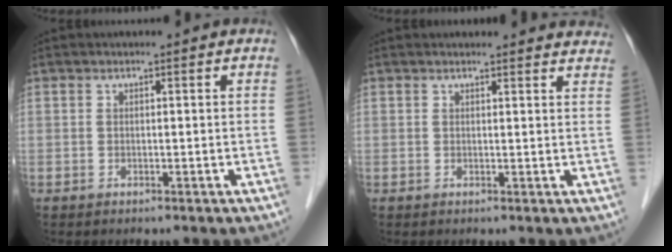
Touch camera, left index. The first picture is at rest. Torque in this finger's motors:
{"motor_torque": [0.89, -1.24, 0.11, -0.02]}